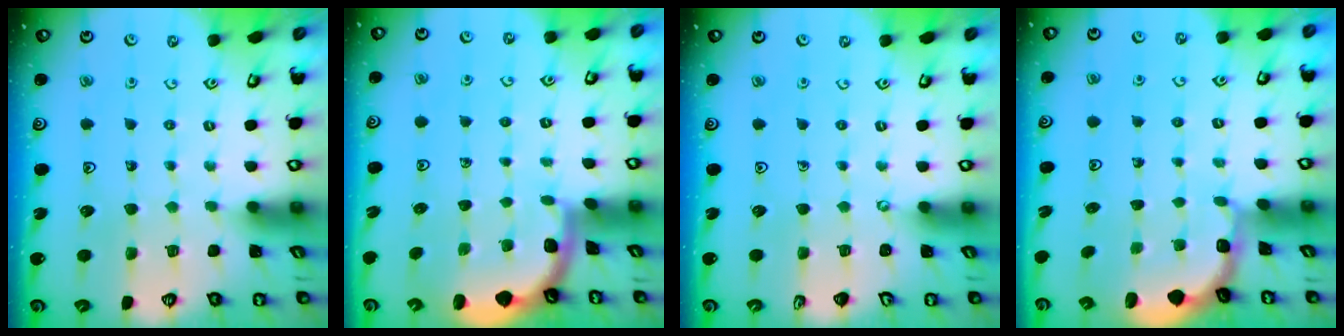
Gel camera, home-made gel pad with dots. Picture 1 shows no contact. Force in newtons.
{"total": 1.7, "press": 1.7, "slide": 0.1}
{"total": 0.0}
{"total": 2.0, "press": 1.8, "slide": 0.7}